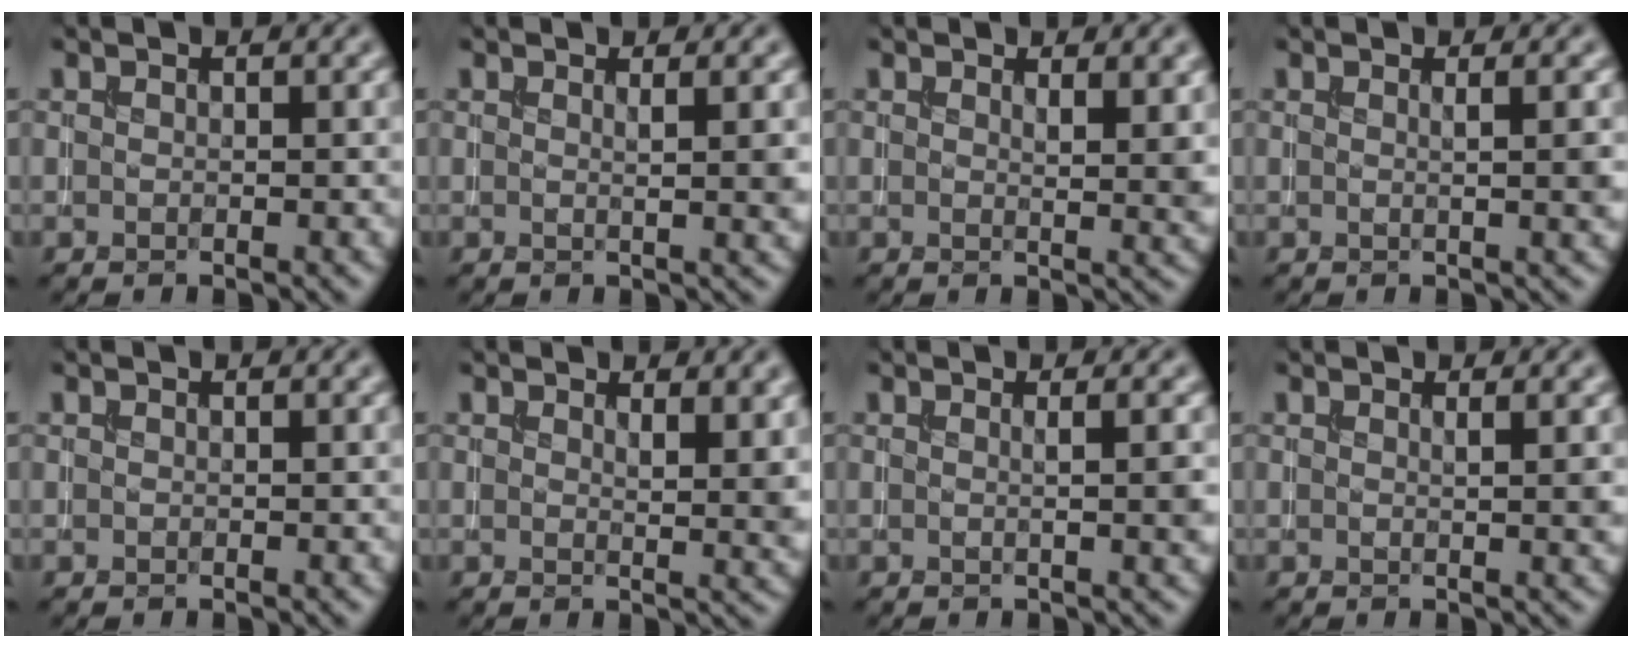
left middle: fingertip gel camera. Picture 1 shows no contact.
{"total": 1.3, "force": [0.5, 0.1, 1.1], "torque": [-0.010, -0.002, 0.005]}
{"total": 2.3, "force": [1.3, 0.5, 1.9], "torque": [-0.019, -0.006, 0.023]}
{"total": 1.5, "force": [0.3, 0.3, 1.5], "torque": [-0.013, 0.000, 0.000]}
{"total": 0.0}
{"total": 2.8, "force": [1.6, 0.6, 2.1], "torque": [-0.027, -0.007, 0.030]}
{"total": 1.8, "force": [0.1, 0.3, 1.7], "torque": [-0.018, 0.001, -0.003]}
{"total": 0.9, "force": [0.5, 0.1, 0.8], "torque": [-0.004, -0.003, 0.006]}